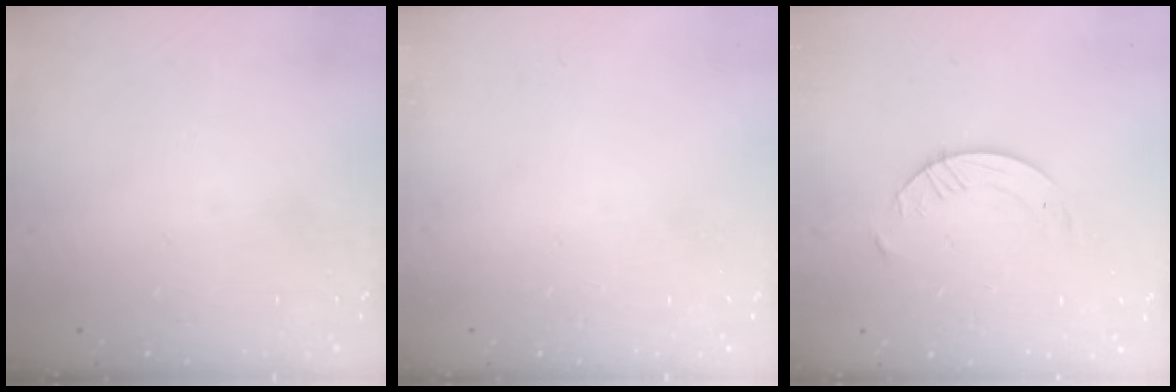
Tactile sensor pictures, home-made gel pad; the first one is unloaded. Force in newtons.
{"total": 0.0}
{"total": 5.6, "press": 5.6, "slide": 0.7}